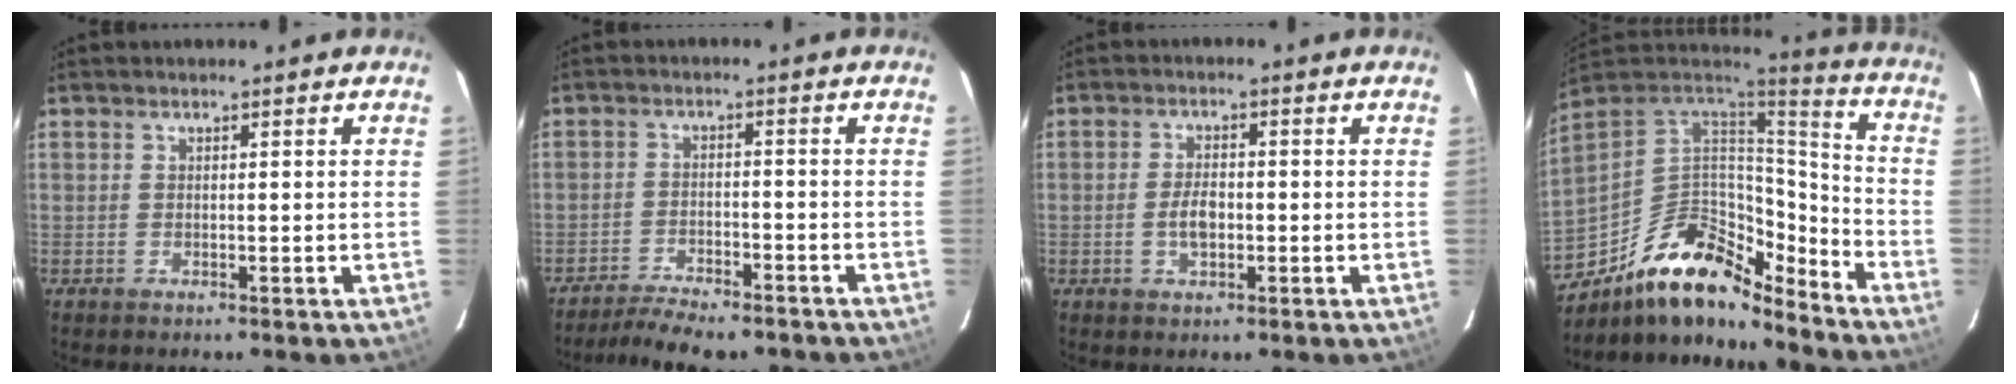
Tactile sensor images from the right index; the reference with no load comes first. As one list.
[{"total": 10.9, "force": [-9.4, 2.9, 4.7], "torque": [-0.106, -0.009, -0.141]}, {"total": 3.9, "force": [-0.9, 2.1, 3.2], "torque": [-0.061, 0.004, -0.013]}, {"total": 20.1, "force": [-14.2, 8.7, 11.3], "torque": [-0.220, 0.015, -0.239]}]